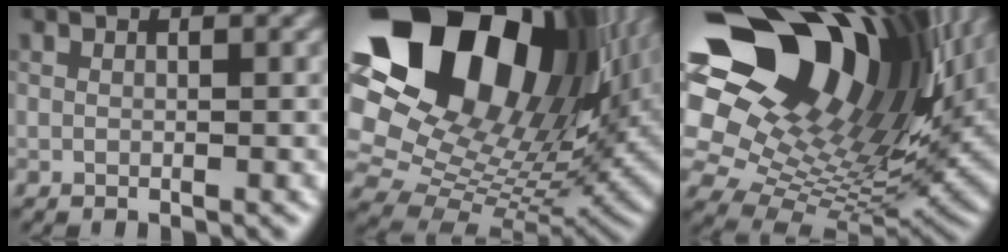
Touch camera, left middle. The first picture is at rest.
{"total": 19.7, "force": [8.0, 12.6, 12.8], "torque": [-0.247, 0.048, 0.154]}
{"total": 19.1, "force": [8.3, 11.4, 12.9], "torque": [-0.236, 0.025, 0.157]}